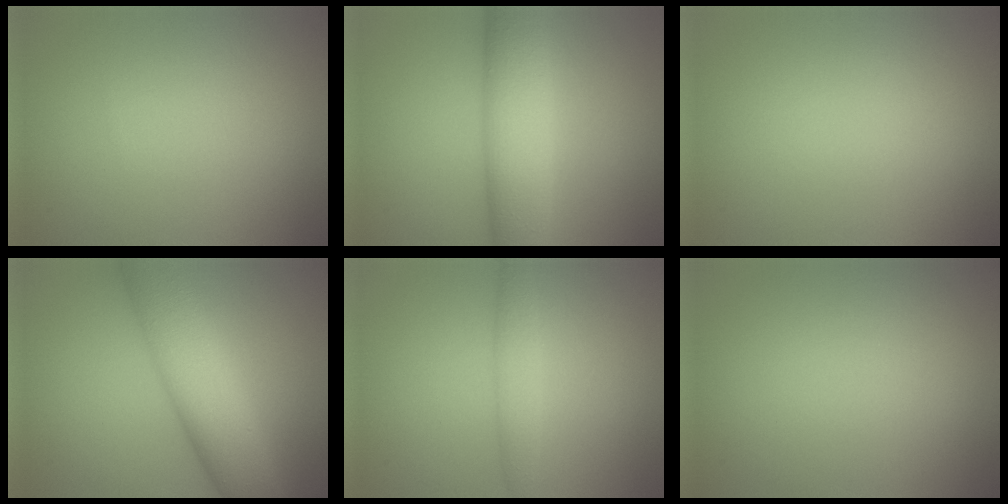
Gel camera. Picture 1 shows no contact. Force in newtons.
{"total": 7.6, "press": 7.6, "slide": 0.2}
{"total": 0.0}
{"total": 9.7, "press": 9.7, "slide": 0.3}
{"total": 2.2, "press": 2.2, "slide": 0.0}
{"total": 0.0}